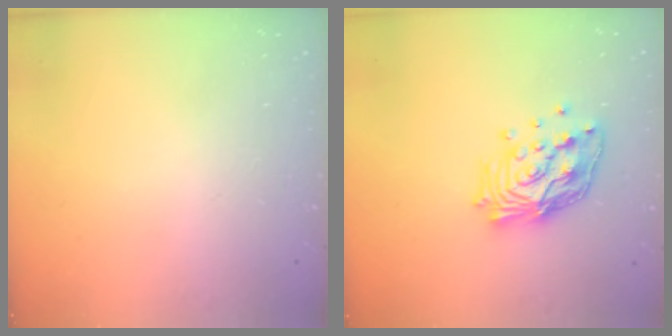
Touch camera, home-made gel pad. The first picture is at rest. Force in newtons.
{"total": 18.0, "press": 17.9, "slide": 2.4}